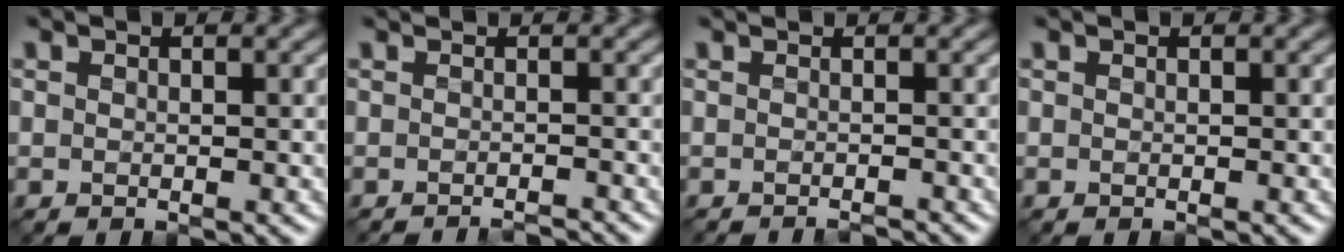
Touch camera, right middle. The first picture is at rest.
{"total": 2.3, "force": [-1.9, 0.4, 1.3], "torque": [-0.001, -0.001, -0.027]}
{"total": 1.6, "force": [-1.2, 0.4, 0.9], "torque": [0.006, -0.008, -0.021]}
{"total": 0.0}